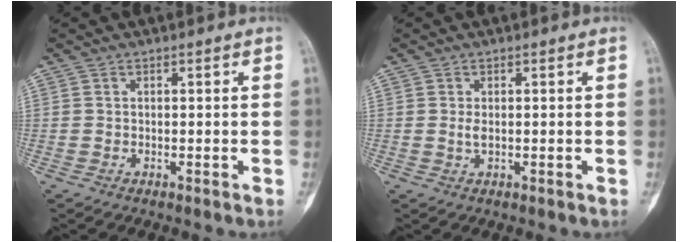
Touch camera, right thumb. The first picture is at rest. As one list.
[{"total": 1.1, "force": [0.1, 0.5, 1.0], "torque": [-0.019, -0.003, 0.005]}]